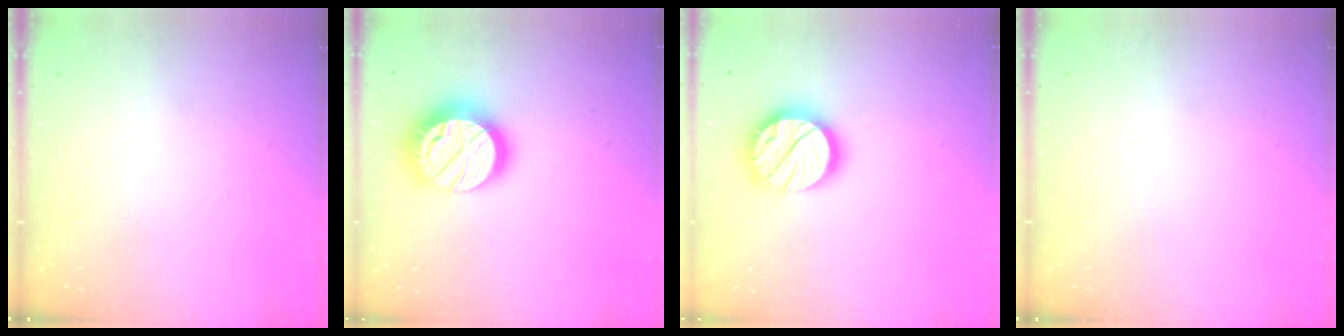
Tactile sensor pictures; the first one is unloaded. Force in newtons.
{"total": 18.4, "press": 18.3, "slide": 1.4}
{"total": 17.7, "press": 17.6, "slide": 1.4}
{"total": 0.0}